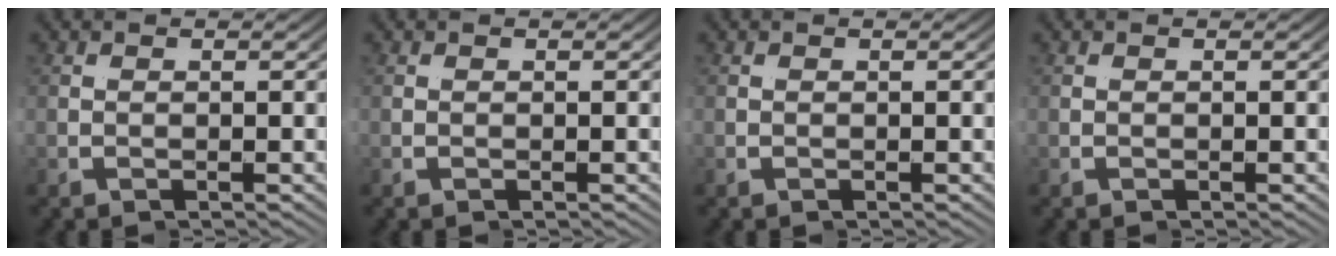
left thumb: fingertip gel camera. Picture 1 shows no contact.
{"total": 0.0}
{"total": 0.0}
{"total": 0.0}